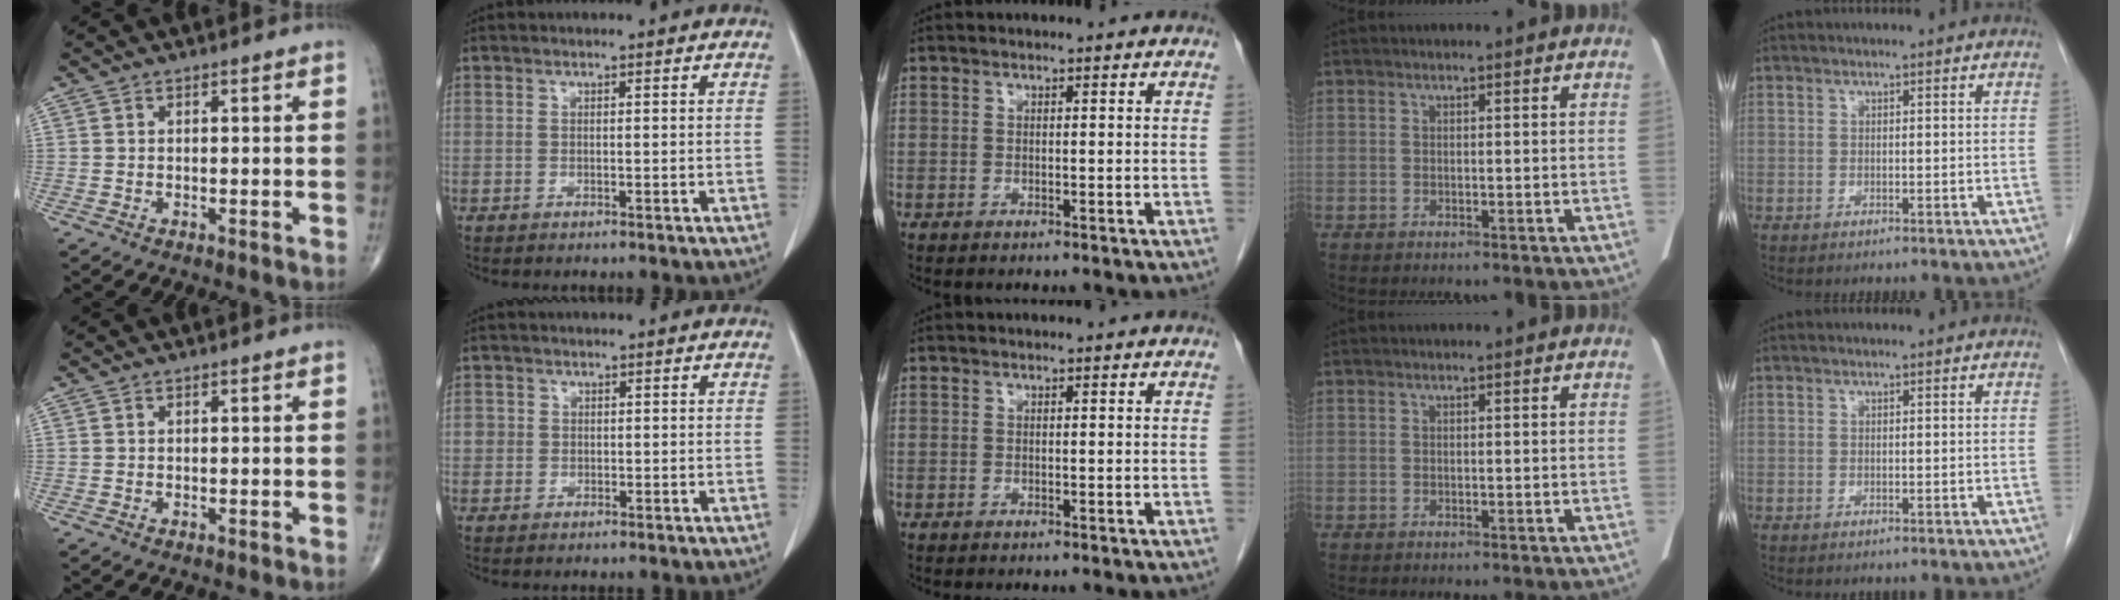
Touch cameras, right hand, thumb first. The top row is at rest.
{"index": {"total": 1.7, "force": [-0.1, 1.7, 0.2], "torque": [0.009, 0.008, -0.002]}}